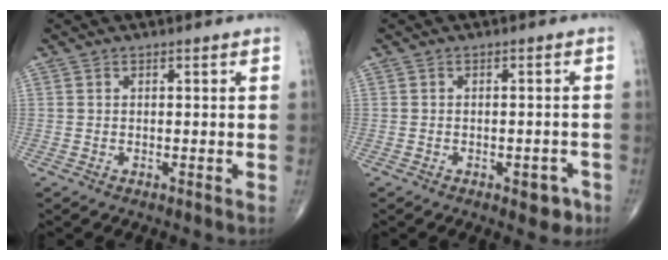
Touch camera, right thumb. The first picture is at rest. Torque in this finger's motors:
{"motor_torque": [0.68, 0.26, 0.15, -0.63, 0.12]}